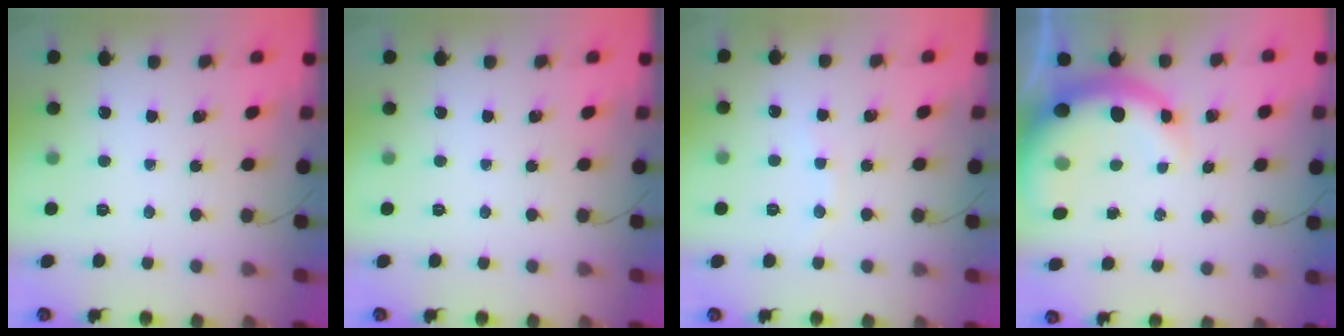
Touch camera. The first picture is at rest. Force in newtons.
{"total": 0.0}
{"total": 2.7, "press": 2.6, "slide": 0.8}
{"total": 8.1, "press": 7.9, "slide": 1.7}